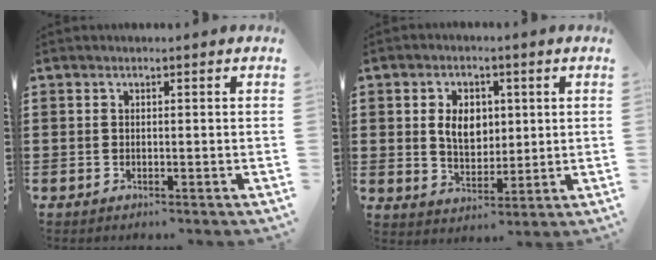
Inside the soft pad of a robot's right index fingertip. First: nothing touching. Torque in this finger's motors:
{"motor_torque": [0.35, -0.09, 0.30, 0.12]}